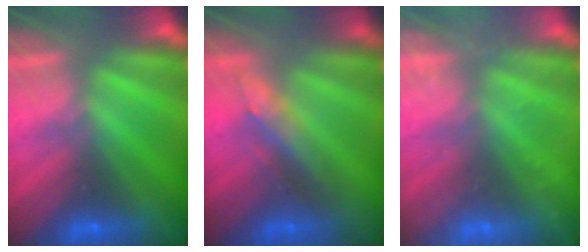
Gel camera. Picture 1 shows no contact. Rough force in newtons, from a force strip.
{"total": 2.9}
{"total": 2.6}